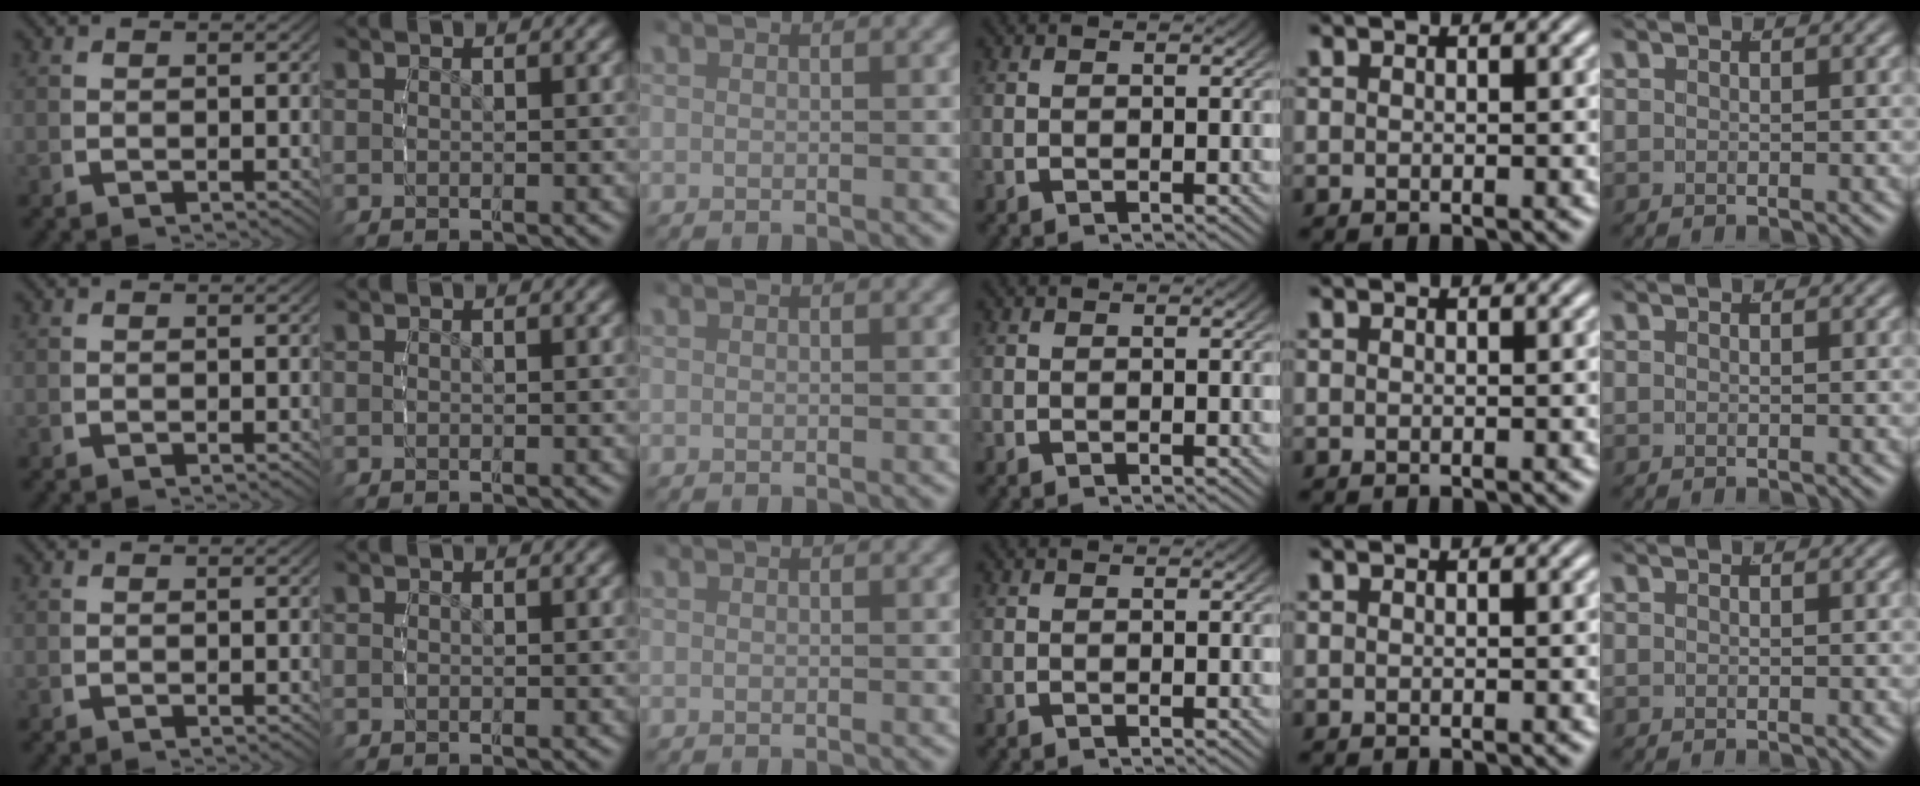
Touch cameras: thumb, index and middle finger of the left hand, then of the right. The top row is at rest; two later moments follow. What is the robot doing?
{"motion": "reach", "object": "paper towel"}